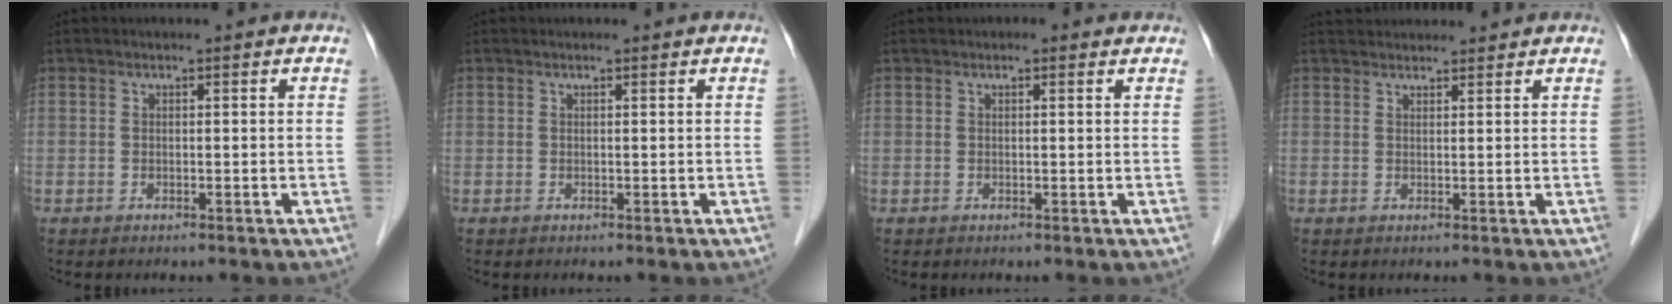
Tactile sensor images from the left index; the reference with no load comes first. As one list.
[{"total": 0.0}, {"total": 0.5, "force": [0.3, 0.3, 0.3], "torque": [-0.010, 0.003, 0.001]}, {"total": 5.4, "force": [5.2, 1.2, 0.8], "torque": [-0.007, 0.036, 0.071]}]